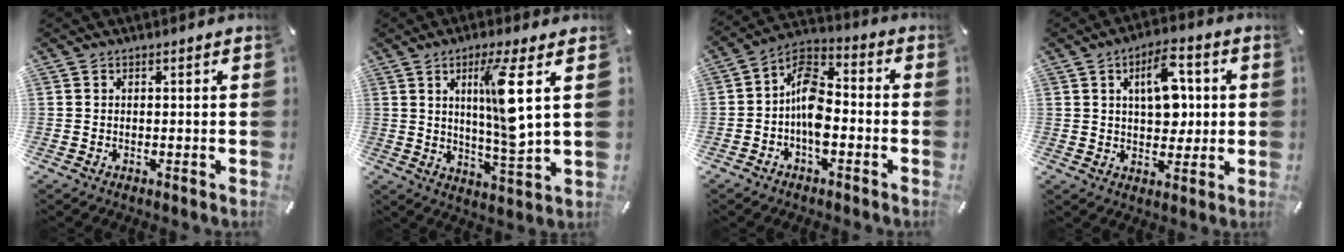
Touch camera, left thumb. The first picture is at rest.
{"total": 12.6, "force": [3.6, 2.0, 11.9], "torque": [-0.202, -0.016, 0.054]}
{"total": 9.8, "force": [-2.9, 5.8, 7.3], "torque": [-0.154, 0.010, -0.053]}
{"total": 11.2, "force": [2.6, 6.9, 8.4], "torque": [-0.116, -0.004, 0.040]}